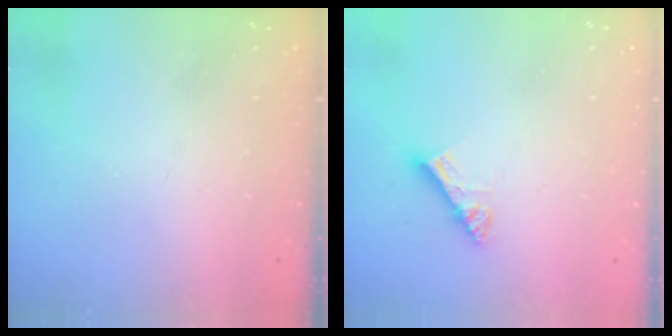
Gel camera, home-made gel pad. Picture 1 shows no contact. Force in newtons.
{"total": 7.2, "press": 7.2, "slide": 0.5}